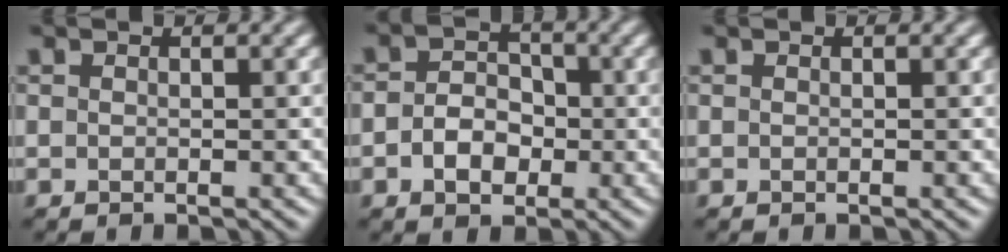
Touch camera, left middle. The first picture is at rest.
{"total": 3.7, "force": [-0.8, 2.8, 2.3], "torque": [-0.038, 0.001, -0.017]}
{"total": 0.0}